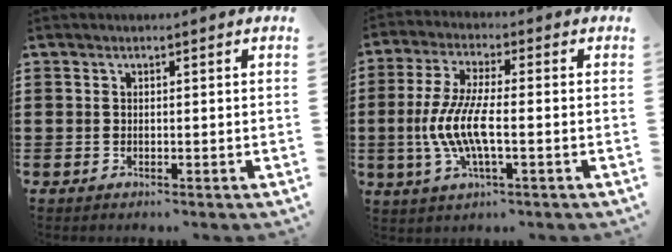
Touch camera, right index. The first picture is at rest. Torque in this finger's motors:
{"motor_torque": [2.14, 0.00, 0.55, 0.21]}